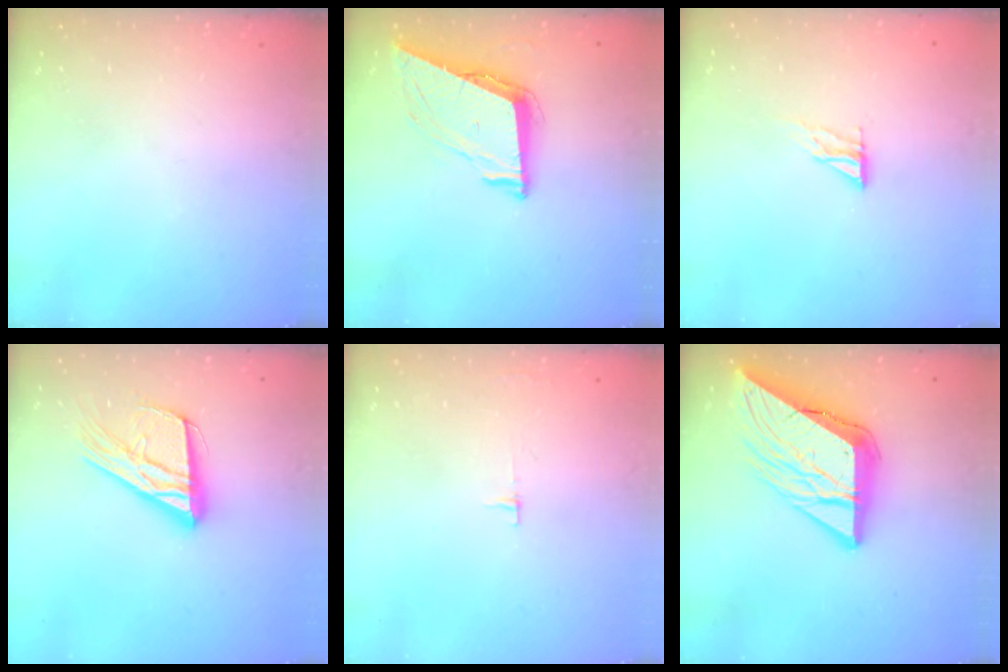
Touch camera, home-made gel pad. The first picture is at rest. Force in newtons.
{"total": 9.0, "press": 8.6, "slide": 2.9}
{"total": 6.3, "press": 6.3, "slide": 0.6}
{"total": 18.1, "press": 18.0, "slide": 1.6}
{"total": 3.3, "press": 3.3, "slide": 0.4}
{"total": 17.8, "press": 17.7, "slide": 2.2}